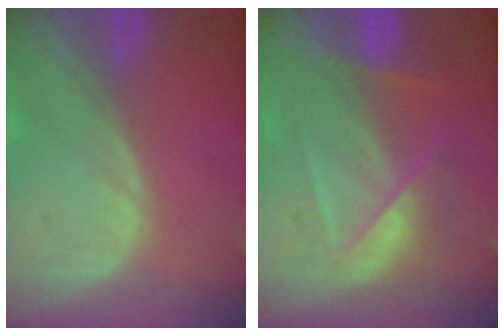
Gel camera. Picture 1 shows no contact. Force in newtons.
{"total": 7.3, "press": 6.5, "slide": 3.4}